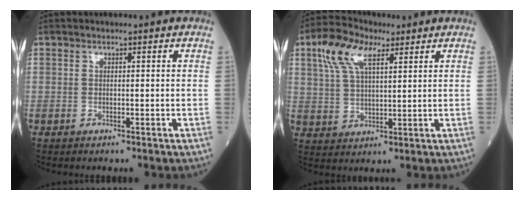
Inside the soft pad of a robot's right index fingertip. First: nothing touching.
{"total": 8.8, "force": [4.6, 3.4, 6.7], "torque": [-0.147, 0.019, 0.089]}